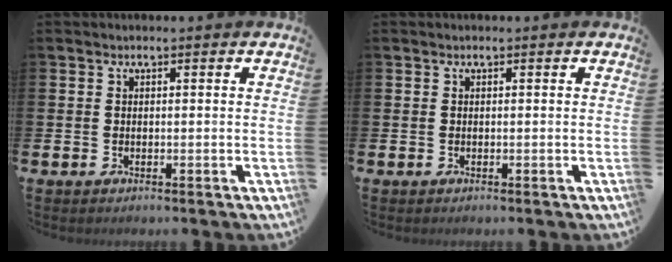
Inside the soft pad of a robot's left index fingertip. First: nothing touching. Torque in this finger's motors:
{"motor_torque": [0.00, 0.00, 0.00, -0.01]}